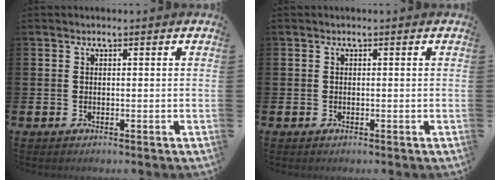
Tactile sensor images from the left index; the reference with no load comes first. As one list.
[{"total": 0.0}]